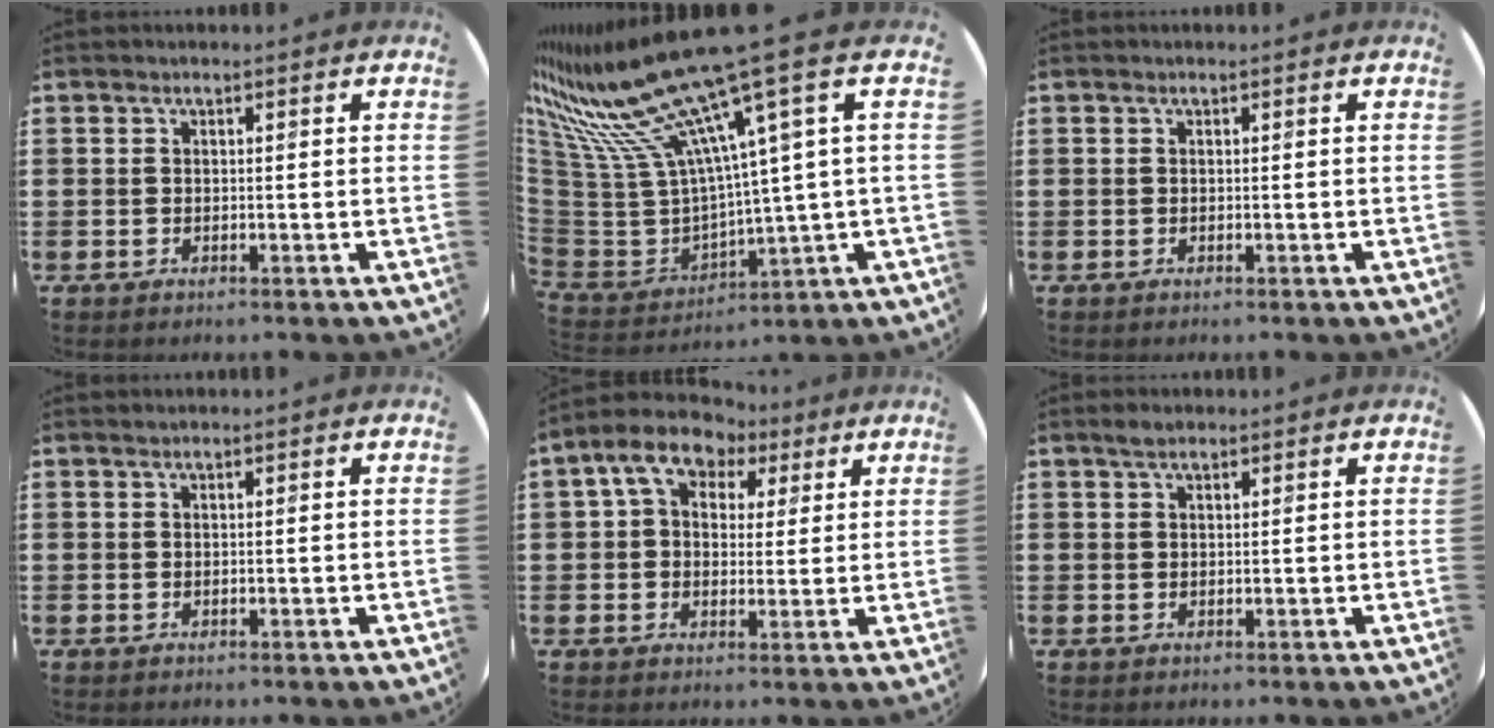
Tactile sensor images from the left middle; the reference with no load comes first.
{"total": 19.4, "force": [12.6, 3.8, 14.3], "torque": [-0.343, -0.088, 0.198]}
{"total": 0.0}
{"total": 0.0}
{"total": 7.4, "force": [4.7, 5.1, 2.7], "torque": [-0.071, 0.000, 0.085]}
{"total": 1.4, "force": [1.1, 0.6, 0.6], "torque": [-0.005, 0.003, 0.017]}